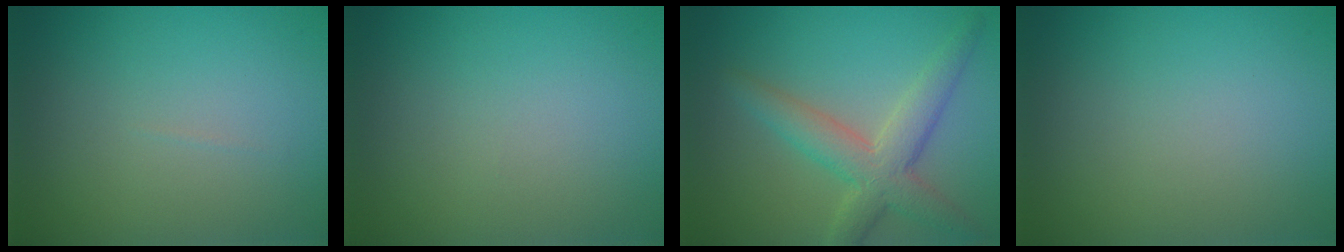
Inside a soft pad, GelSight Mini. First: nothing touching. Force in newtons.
{"total": 0.0}
{"total": 4.8, "press": 4.8, "slide": 0.2}
{"total": 0.0}